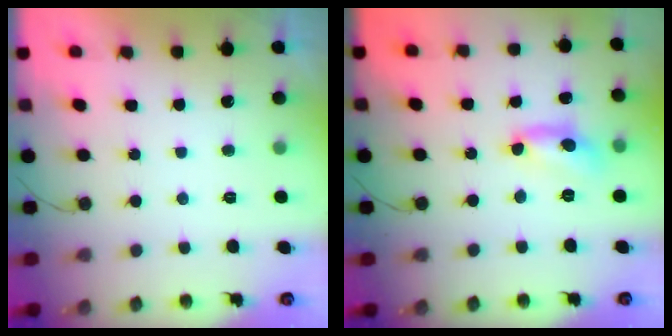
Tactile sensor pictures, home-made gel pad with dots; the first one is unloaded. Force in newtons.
{"total": 9.1, "press": 9.1, "slide": 0.8}